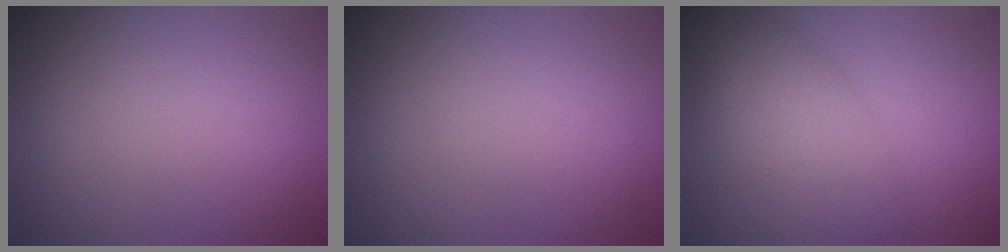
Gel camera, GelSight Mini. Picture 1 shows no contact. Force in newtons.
{"total": 0.0}
{"total": 4.6, "press": 4.6, "slide": 0.3}